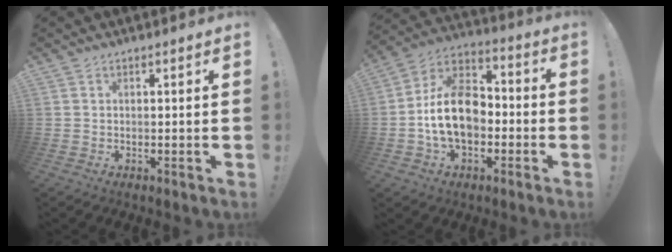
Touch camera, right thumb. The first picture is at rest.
{"total": 16.9, "force": [-2.1, 11.8, 11.9], "torque": [-0.200, 0.024, -0.030]}